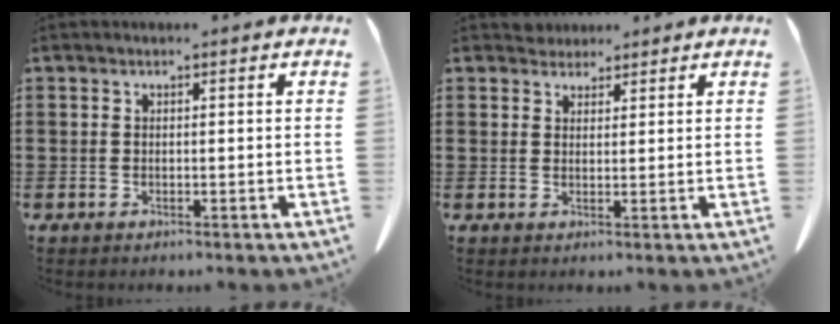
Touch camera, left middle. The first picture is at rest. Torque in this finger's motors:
{"motor_torque": [0.07, -0.04, 0.03, 0.02]}